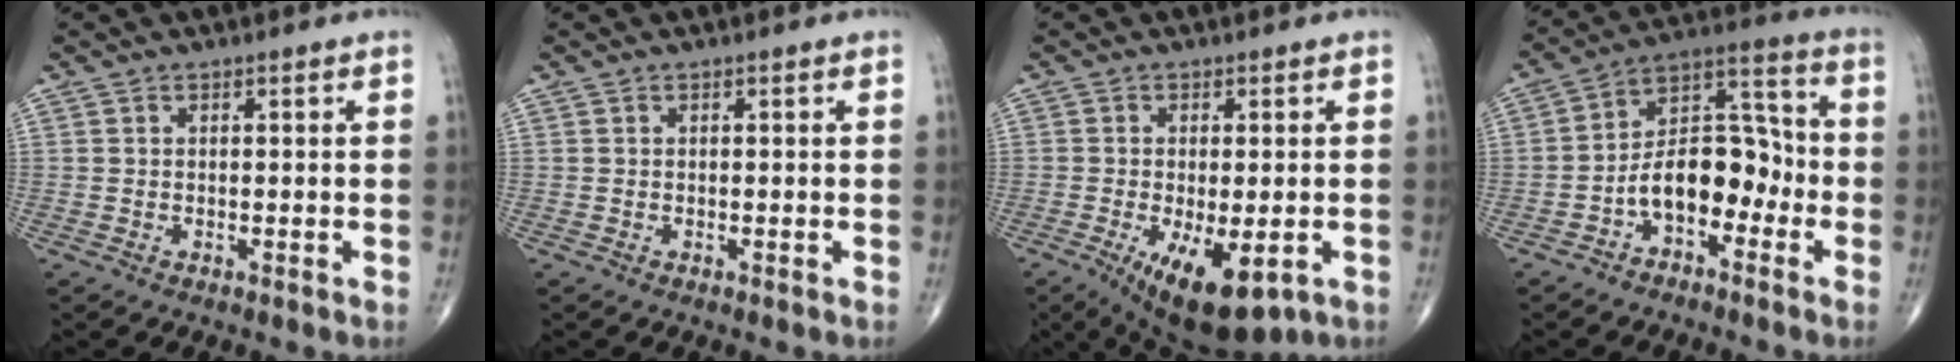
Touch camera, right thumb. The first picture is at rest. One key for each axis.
{"total": 0.0}
{"total": 12.4, "fx": -5.2, "fy": 5.1, "fz": 10.1, "tx": -0.156, "ty": -0.016, "tz": -0.067}
{"total": 12.2, "fx": -4.2, "fy": 7.2, "fz": 8.9, "tx": -0.115, "ty": 0.060, "tz": -0.081}